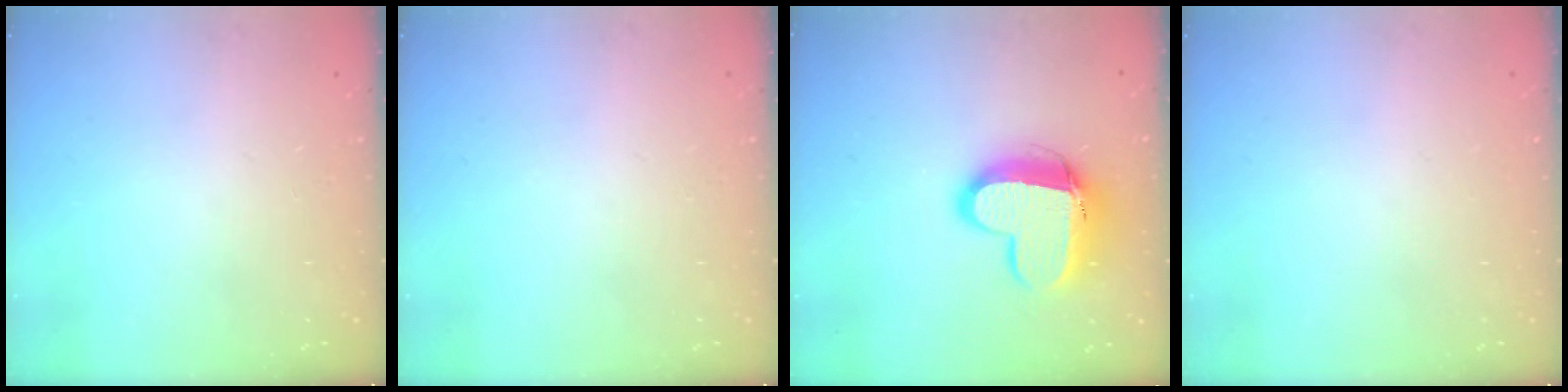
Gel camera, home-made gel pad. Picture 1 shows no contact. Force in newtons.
{"total": 0.0}
{"total": 13.5, "press": 13.5, "slide": 1.4}
{"total": 0.0}